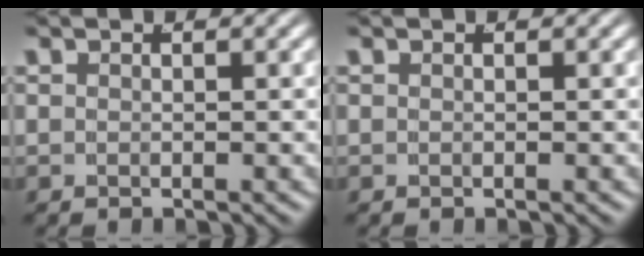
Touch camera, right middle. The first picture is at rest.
{"total": 0.0}